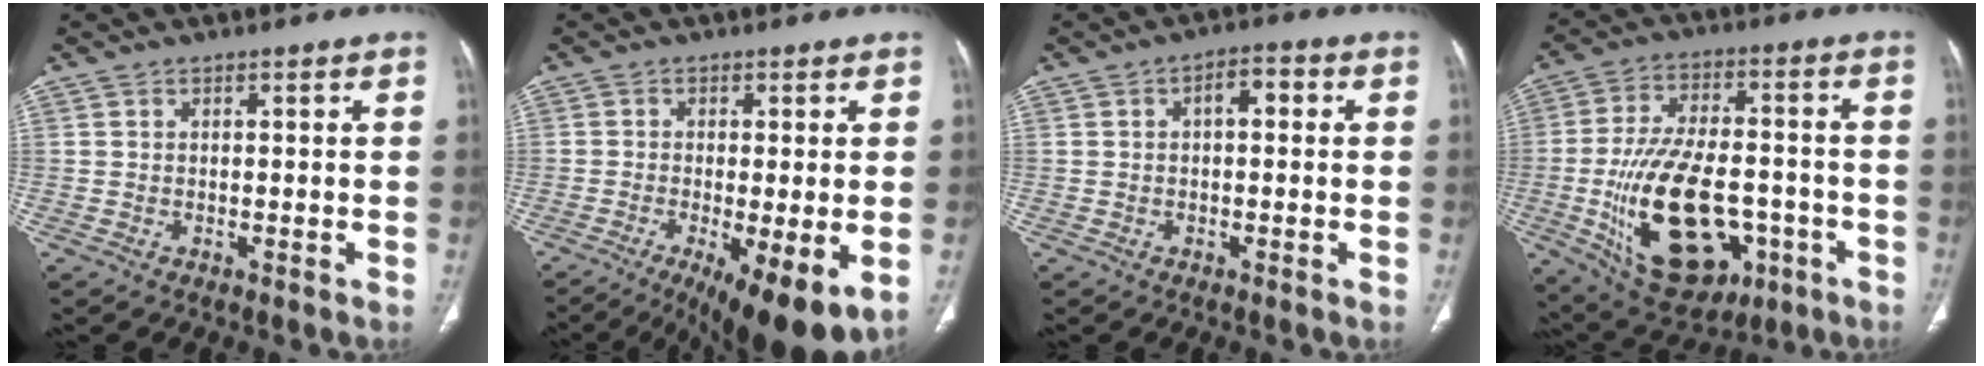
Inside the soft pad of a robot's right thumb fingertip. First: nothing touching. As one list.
[{"total": 13.1, "force": [-4.9, 3.6, 11.6], "torque": [-0.165, -0.020, -0.069]}, {"total": 3.9, "force": [0.7, 2.0, 3.3], "torque": [-0.045, 0.014, 0.005]}, {"total": 23.0, "force": [-6.1, 12.9, 18.0], "torque": [-0.299, 0.017, -0.073]}]